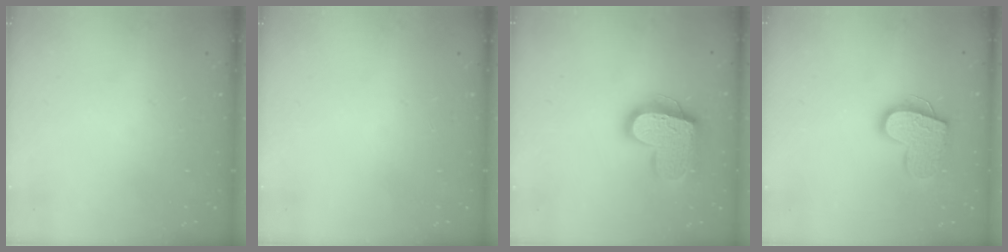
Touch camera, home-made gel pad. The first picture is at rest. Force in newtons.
{"total": 0.0}
{"total": 17.5, "press": 17.4, "slide": 1.6}
{"total": 14.6, "press": 14.6, "slide": 1.1}